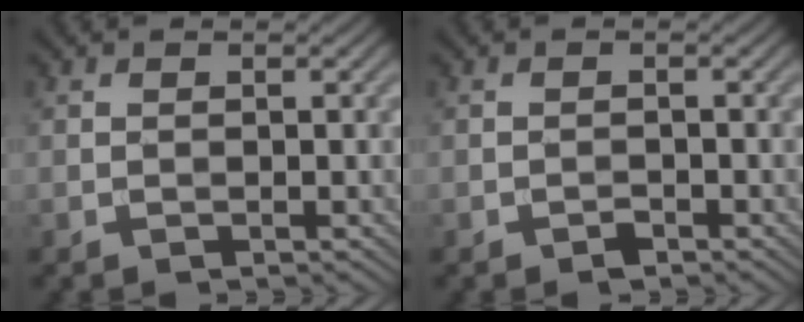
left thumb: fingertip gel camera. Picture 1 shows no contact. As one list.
[{"total": 1.1, "force": [-0.8, 0.5, 0.5], "torque": [-0.006, 0.000, -0.016]}]